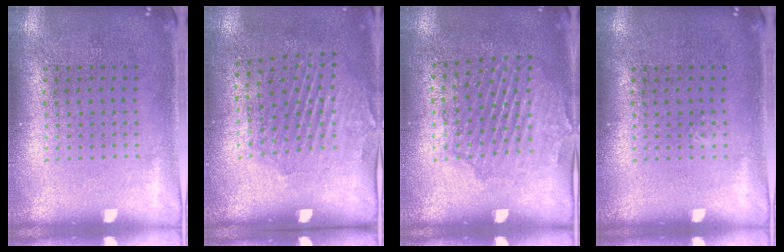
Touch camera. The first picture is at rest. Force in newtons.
{"total": 1.9, "press": 1.2, "slide": 1.6}
{"total": 1.5, "press": 1.5, "slide": 0.4}
{"total": 0.0}